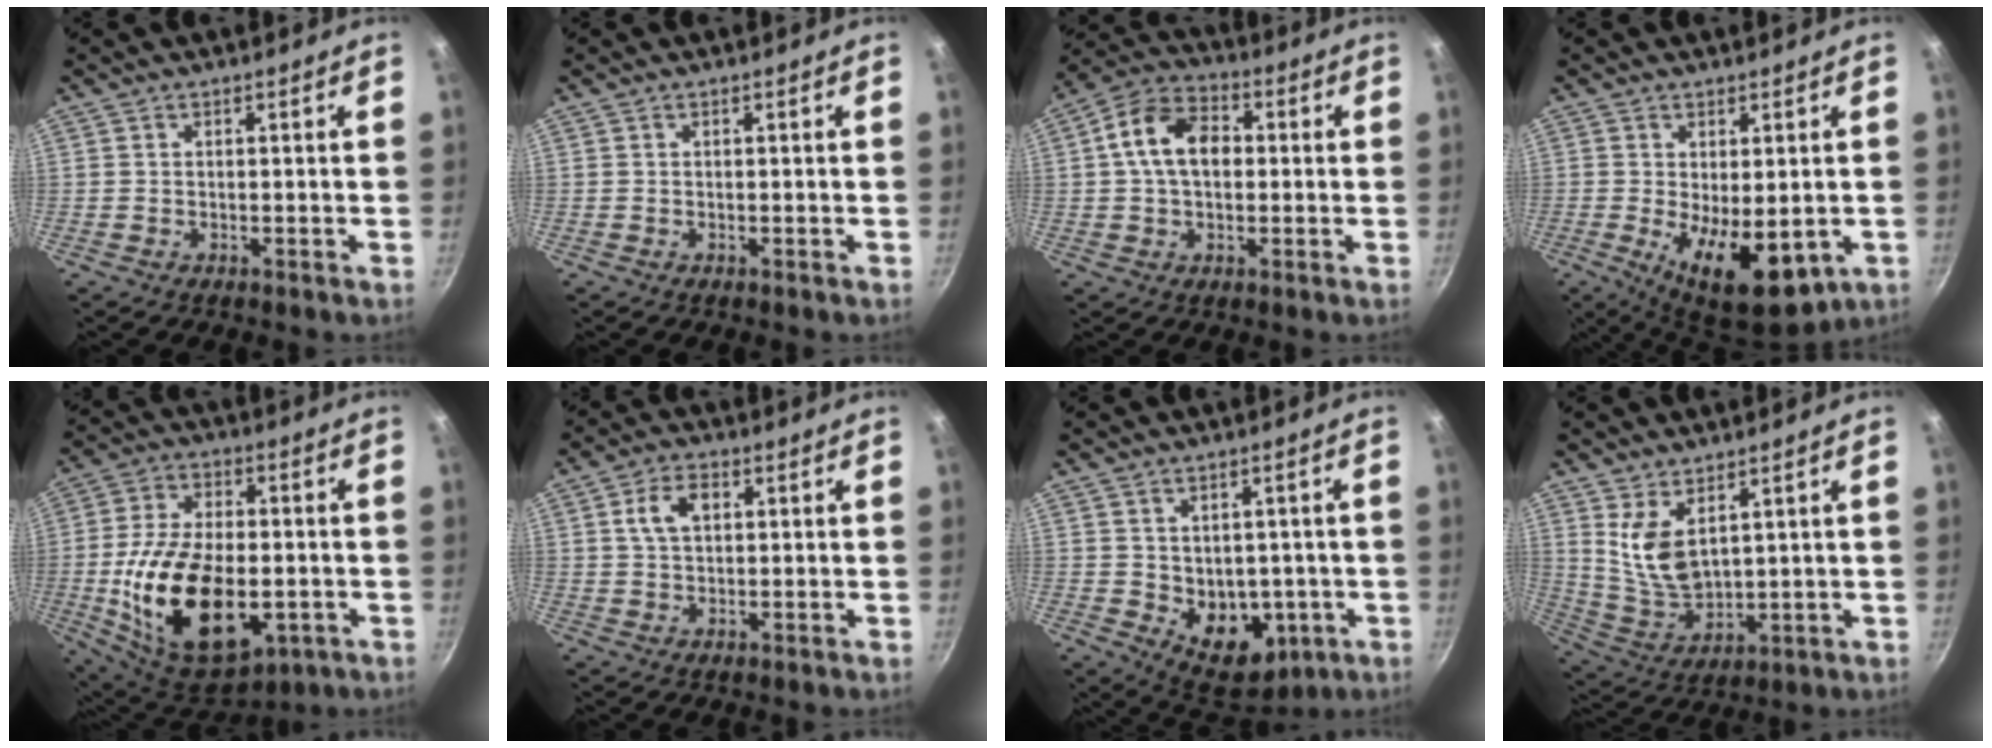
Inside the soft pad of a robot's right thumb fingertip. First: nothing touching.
{"total": 0.0}
{"total": 11.7, "force": [1.2, 8.0, 8.4], "torque": [-0.123, 0.025, 0.004]}
{"total": 12.4, "force": [-2.3, 5.9, 10.7], "torque": [-0.148, -0.018, -0.018]}
{"total": 23.5, "force": [-4.5, 13.4, 18.8], "torque": [-0.325, 0.011, -0.062]}
{"total": 5.9, "force": [1.5, 3.8, 4.2], "torque": [-0.063, 0.009, 0.024]}
{"total": 11.1, "force": [-1.6, 8.2, 7.3], "torque": [-0.060, -0.015, 0.001]}
{"total": 9.2, "force": [4.0, 4.9, 6.7], "torque": [-0.118, -0.043, 0.094]}